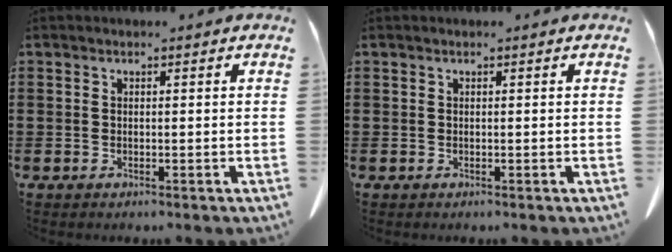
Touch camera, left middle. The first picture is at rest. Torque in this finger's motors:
{"motor_torque": [-0.29, 0.42, 0.00, -0.01]}